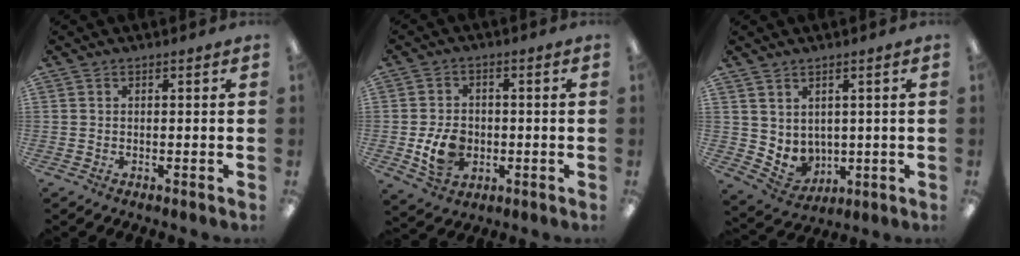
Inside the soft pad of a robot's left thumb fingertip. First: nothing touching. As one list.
[{"total": 8.3, "force": [-1.8, 6.5, 4.8], "torque": [-0.091, 0.006, -0.031]}, {"total": 5.0, "force": [2.7, 4.1, 1.1], "torque": [-0.029, -0.023, 0.060]}]